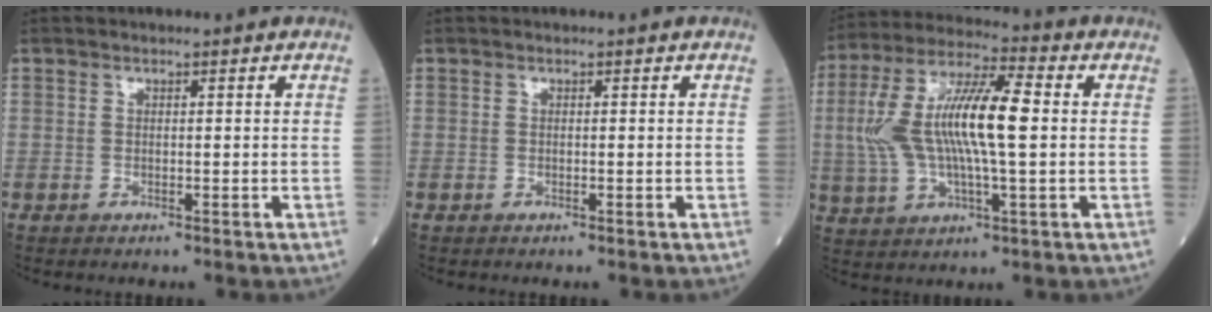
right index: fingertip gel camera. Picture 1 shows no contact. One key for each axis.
{"total": 0.0}
{"total": 15.9, "fx": 0.9, "fy": 4.1, "fz": 15.4, "tx": -0.323, "ty": 0.024, "tz": 0.015}